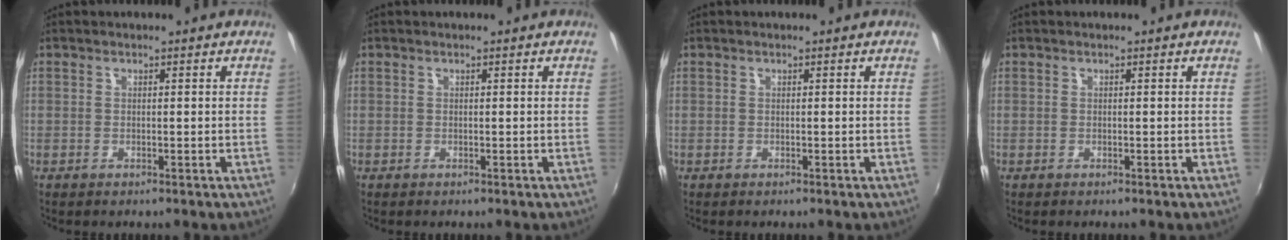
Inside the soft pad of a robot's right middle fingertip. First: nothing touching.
{"total": 0.0}
{"total": 0.0}
{"total": 0.0}